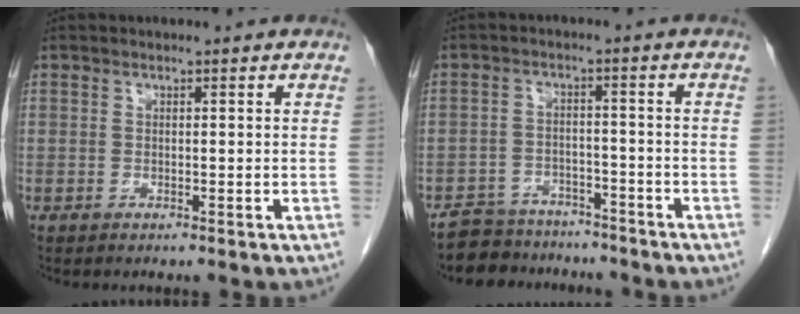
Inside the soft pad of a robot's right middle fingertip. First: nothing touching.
{"total": 7.9, "force": [-7.0, 3.7, 0.5], "torque": [0.004, 0.017, -0.107]}